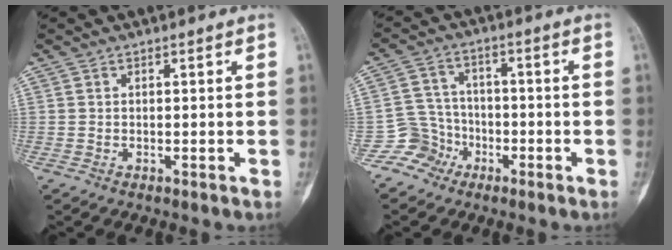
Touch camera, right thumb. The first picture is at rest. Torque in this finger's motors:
{"motor_torque": [0.26, 0.00, -0.17, -0.39, -0.12]}